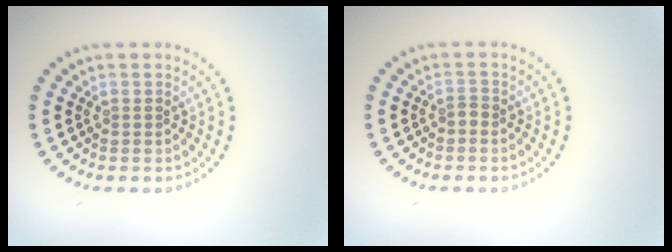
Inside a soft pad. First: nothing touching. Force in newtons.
{"total": 0.8, "press": 0.6, "slide": 0.6}